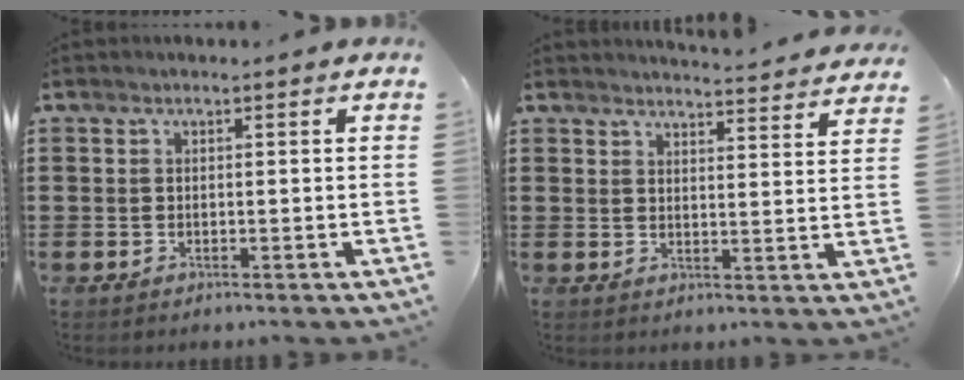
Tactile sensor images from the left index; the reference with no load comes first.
{"total": 3.8, "force": [3.7, -0.5, 0.2], "torque": [0.000, -0.031, 0.063]}